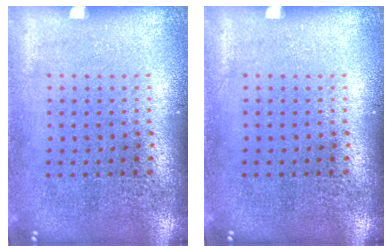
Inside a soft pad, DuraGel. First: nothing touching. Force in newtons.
{"total": 0.0}